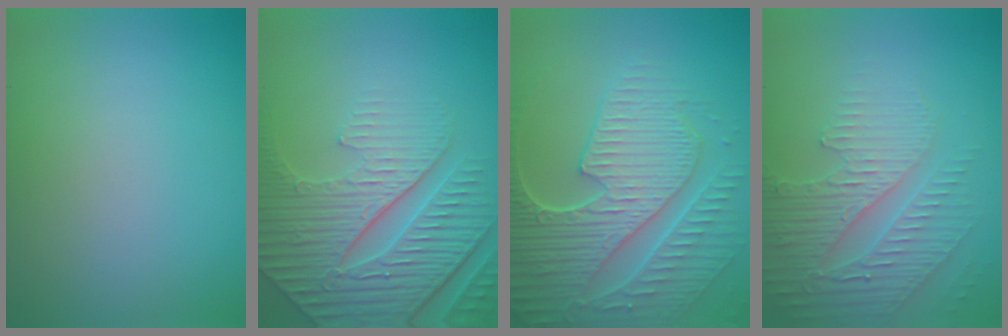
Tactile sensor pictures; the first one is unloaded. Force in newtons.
{"total": 7.2, "press": 5.8, "slide": 4.3}
{"total": 8.4, "press": 6.1, "slide": 5.8}
{"total": 3.9, "press": 3.7, "slide": 1.2}